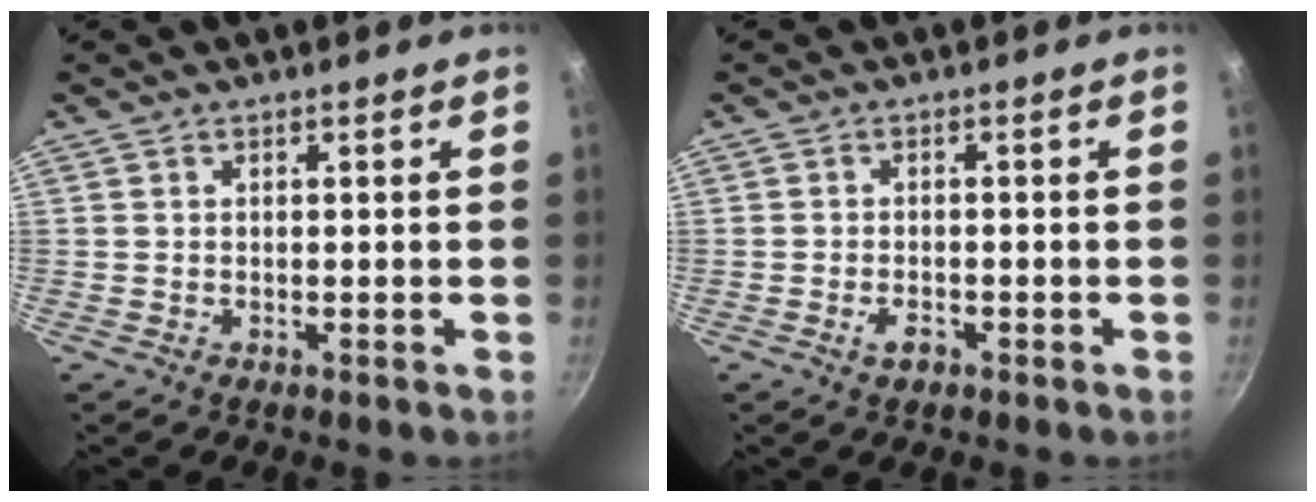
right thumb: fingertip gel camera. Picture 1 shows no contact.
{"total": 2.5, "force": [-1.3, 1.4, 1.6], "torque": [-0.026, 0.011, -0.023]}